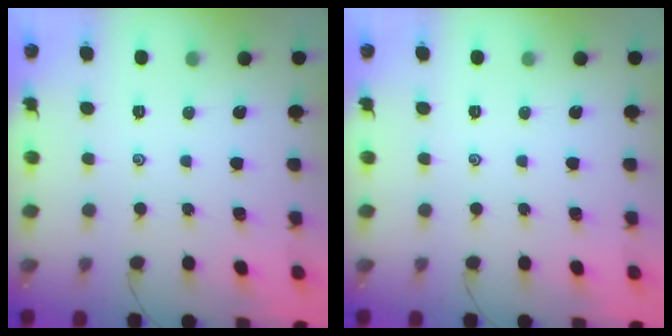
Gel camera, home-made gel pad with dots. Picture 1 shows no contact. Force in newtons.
{"total": 0.0}